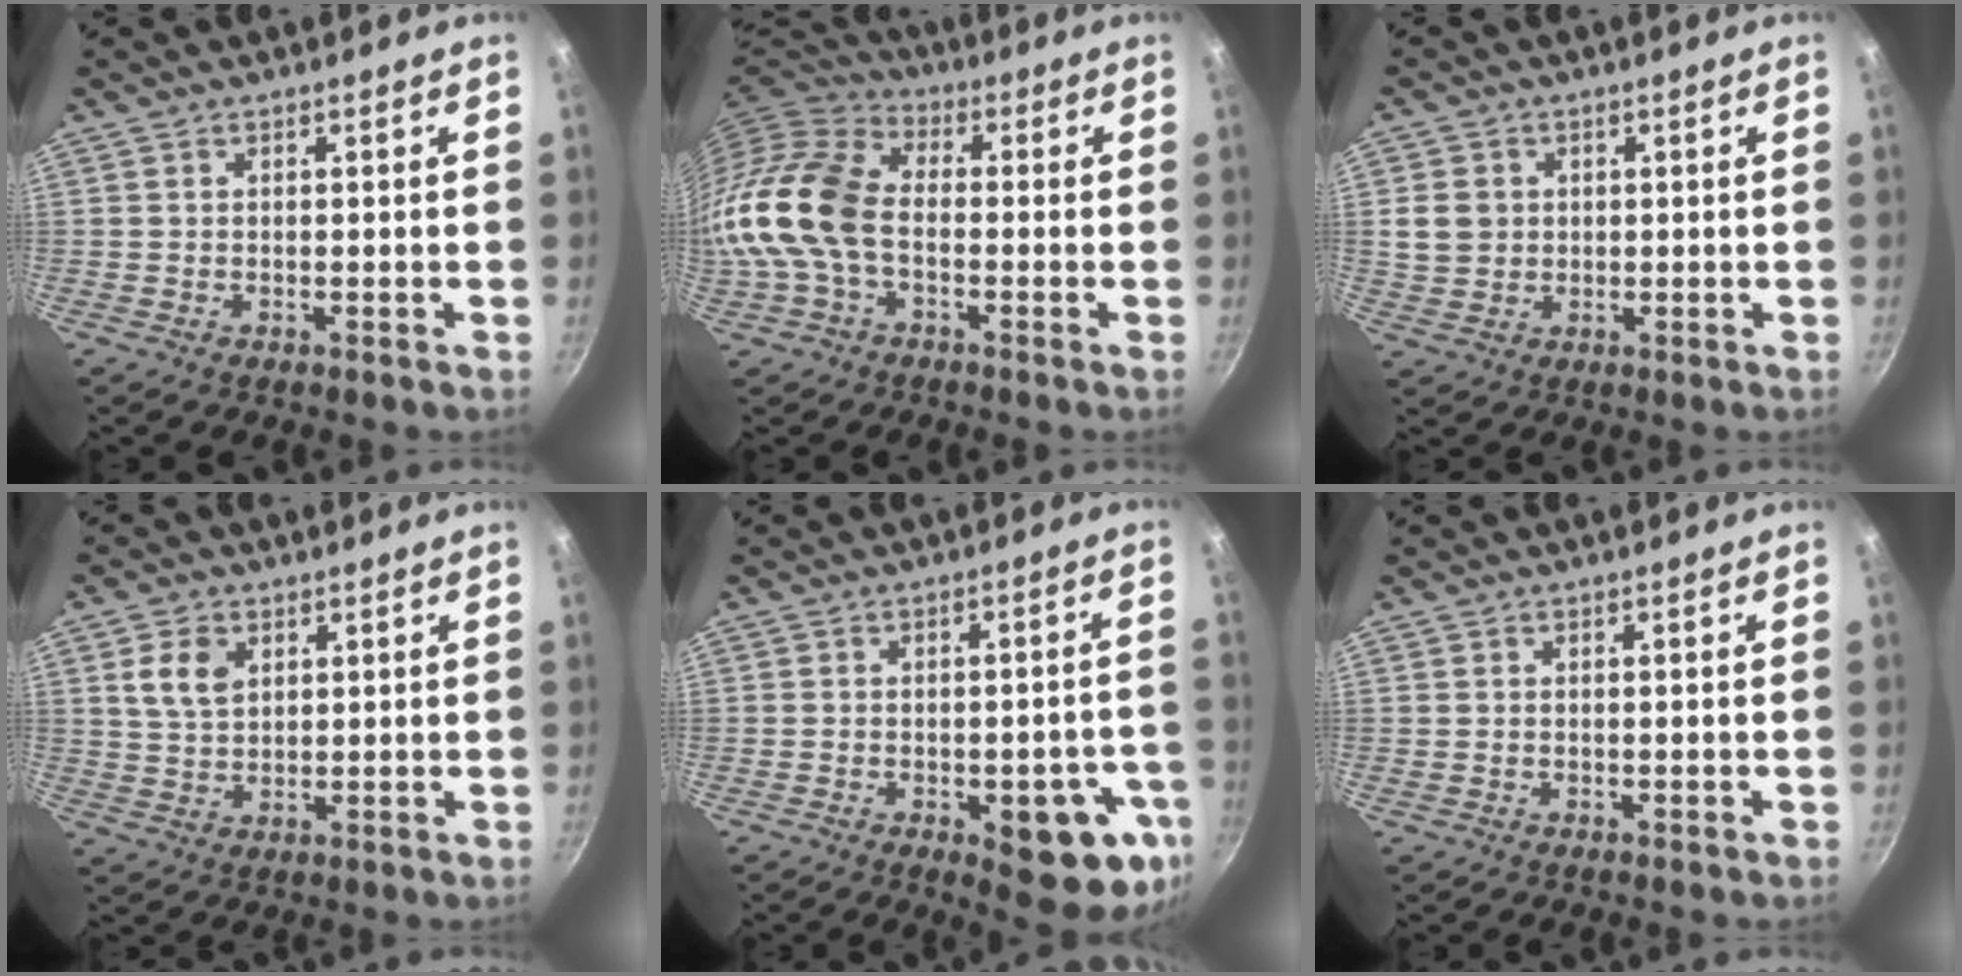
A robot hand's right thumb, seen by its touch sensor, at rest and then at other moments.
{"total": 13.1, "force": [-2.4, 8.3, 9.8], "torque": [-0.178, 0.035, -0.067]}
{"total": 5.4, "force": [0.8, 4.7, 2.5], "torque": [-0.031, 0.000, 0.017]}
{"total": 6.0, "force": [2.2, 4.0, 3.8], "torque": [-0.060, -0.006, 0.044]}
{"total": 15.7, "force": [-6.2, 6.3, 13.0], "torque": [-0.106, 0.019, -0.075]}
{"total": 0.0}